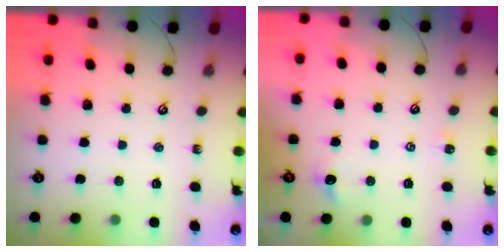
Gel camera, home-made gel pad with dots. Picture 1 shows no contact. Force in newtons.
{"total": 1.6, "press": 1.5, "slide": 0.5}